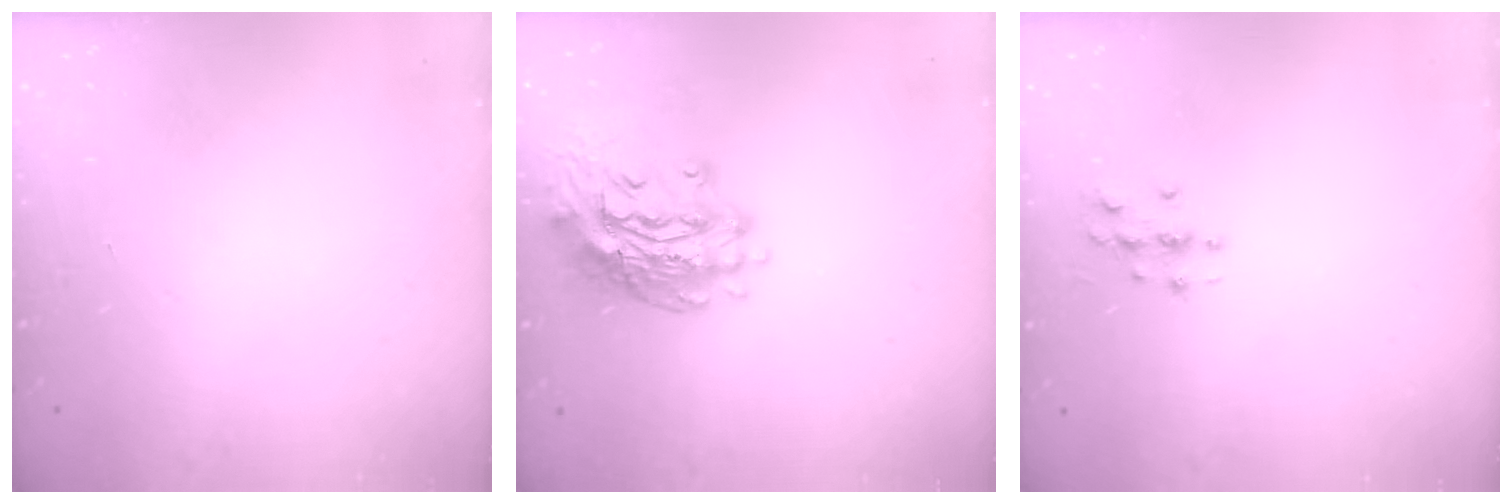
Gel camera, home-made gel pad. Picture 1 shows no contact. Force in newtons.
{"total": 16.1, "press": 16.0, "slide": 1.7}
{"total": 2.8, "press": 2.8, "slide": 0.3}